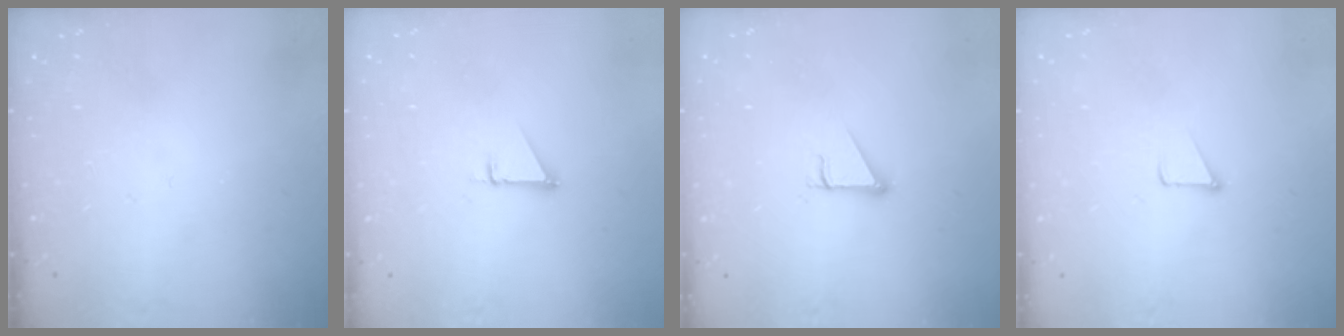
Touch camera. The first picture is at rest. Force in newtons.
{"total": 1.0, "press": 1.0, "slide": 0.1}
{"total": 2.7, "press": 2.7, "slide": 0.3}
{"total": 1.5, "press": 1.5, "slide": 0.1}